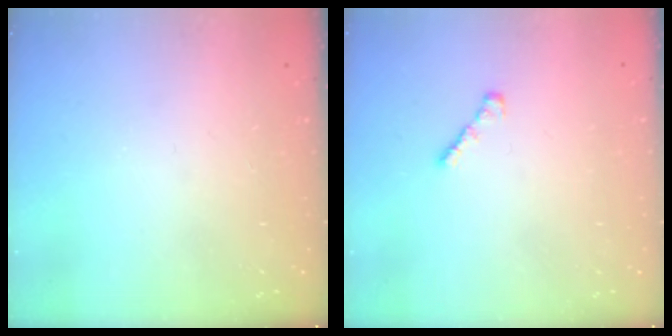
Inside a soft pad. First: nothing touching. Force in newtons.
{"total": 1.3, "press": 1.3, "slide": 0.4}